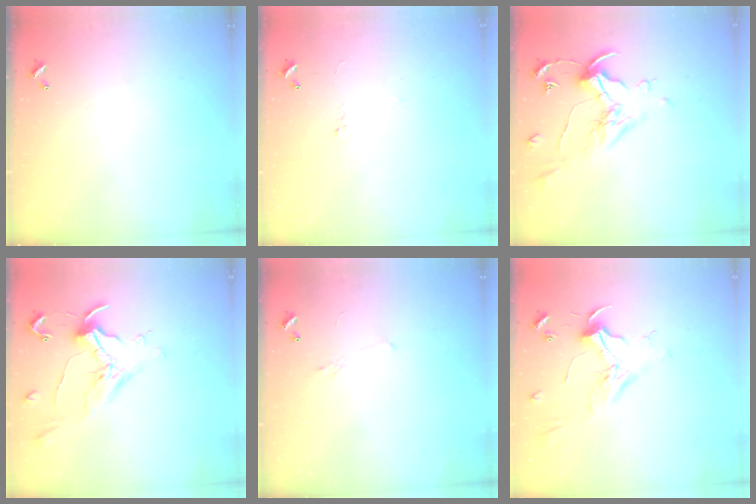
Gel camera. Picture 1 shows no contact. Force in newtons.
{"total": 0.6, "press": 0.3, "slide": 0.5}
{"total": 0.8, "press": 0.7, "slide": 0.5}
{"total": 1.1, "press": 1.0, "slide": 0.4}
{"total": 0.8, "press": 0.6, "slide": 0.6}
{"total": 2.4, "press": 2.3, "slide": 0.8}